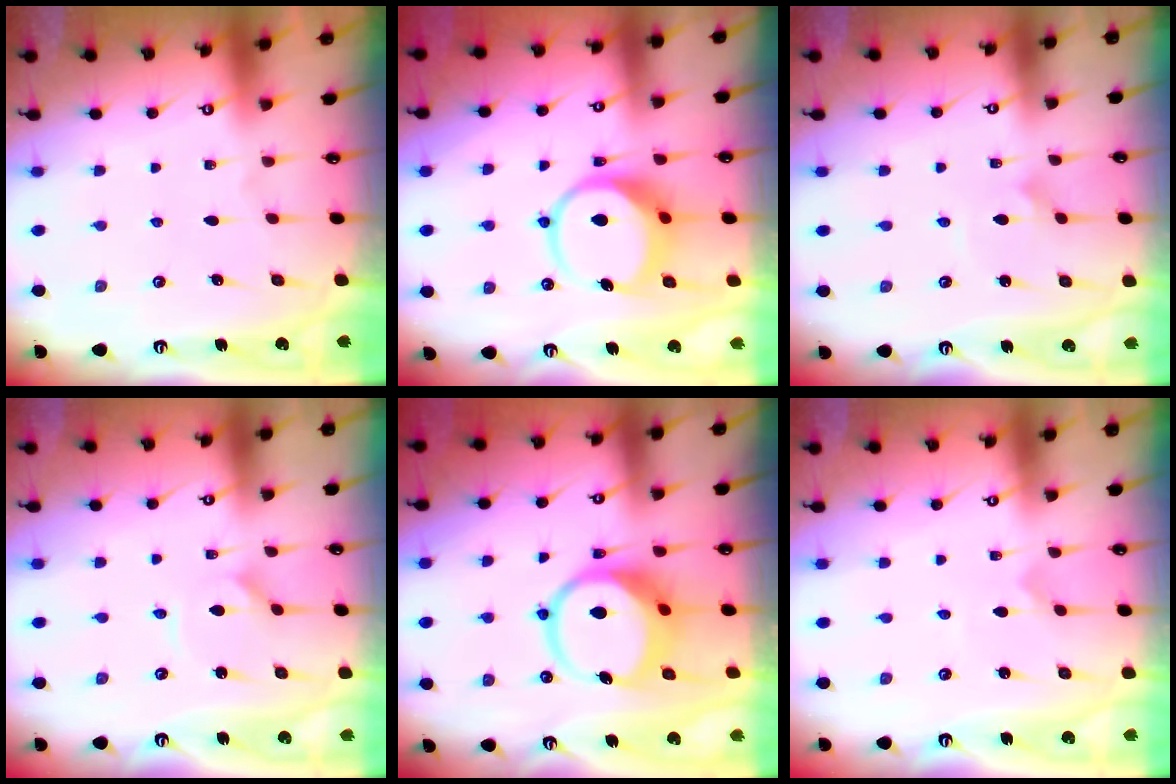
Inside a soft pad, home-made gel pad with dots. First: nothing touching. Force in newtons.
{"total": 10.0, "press": 9.9, "slide": 1.3}
{"total": 0.9, "press": 0.9, "slide": 0.1}
{"total": 2.0, "press": 2.0, "slide": 0.4}
{"total": 11.6, "press": 11.5, "slide": 1.4}
{"total": 0.0}